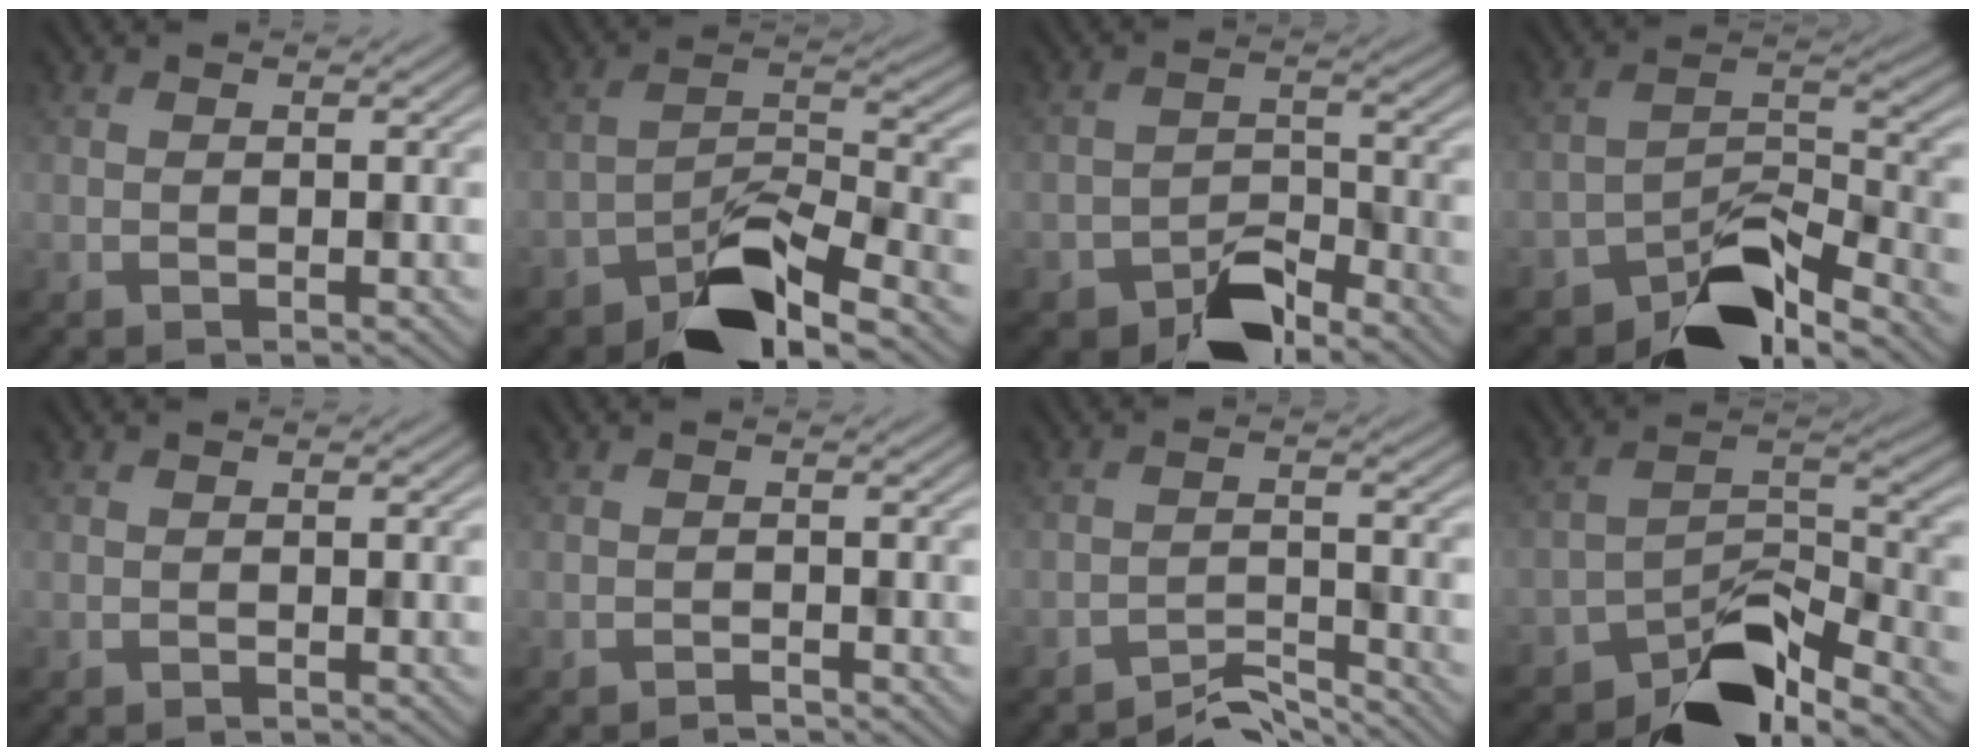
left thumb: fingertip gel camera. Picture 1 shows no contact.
{"total": 9.6, "force": [-6.3, 3.8, 6.2], "torque": [-0.096, 0.002, -0.123]}
{"total": 6.7, "force": [-5.0, 2.9, 3.5], "torque": [-0.054, 0.000, -0.095]}
{"total": 9.9, "force": [-7.1, 4.1, 5.6], "torque": [-0.076, 0.003, -0.140]}
{"total": 0.0}
{"total": 0.8, "force": [-0.7, 0.0, 0.3], "torque": [-0.005, 0.003, -0.018]}
{"total": 4.0, "force": [-3.8, 0.4, 1.3], "torque": [-0.021, 0.003, -0.072]}
{"total": 9.8, "force": [-7.1, 4.0, 5.4], "torque": [-0.071, 0.004, -0.141]}